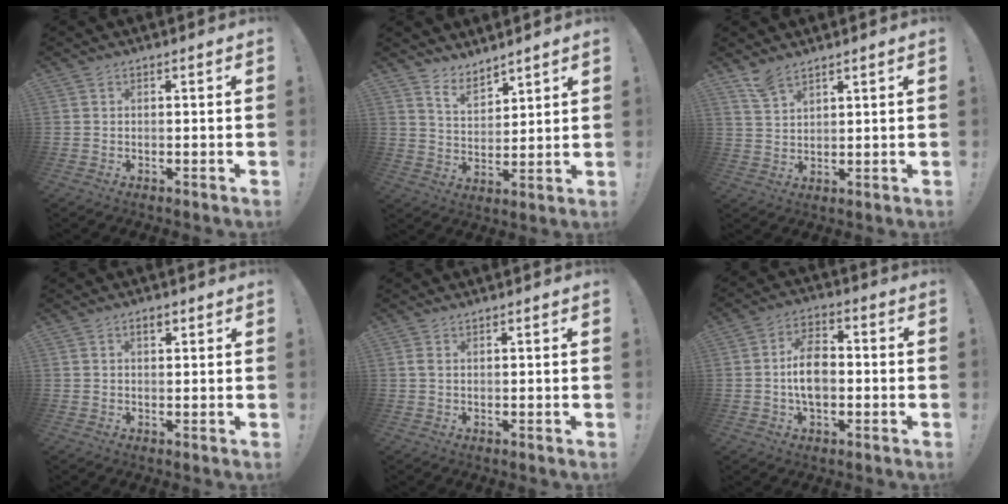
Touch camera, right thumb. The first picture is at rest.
{"total": 6.9, "force": [6.0, 3.0, 1.8], "torque": [-0.045, -0.040, 0.116]}
{"total": 5.3, "force": [4.5, 1.6, 2.4], "torque": [-0.043, -0.024, 0.083]}
{"total": 2.2, "force": [1.2, 1.1, 1.5], "torque": [-0.021, -0.001, 0.018]}
{"total": 1.1, "force": [0.7, 0.4, 0.7], "torque": [-0.011, 0.000, 0.011]}
{"total": 10.0, "force": [-1.3, 6.5, 7.6], "torque": [-0.126, 0.011, -0.022]}